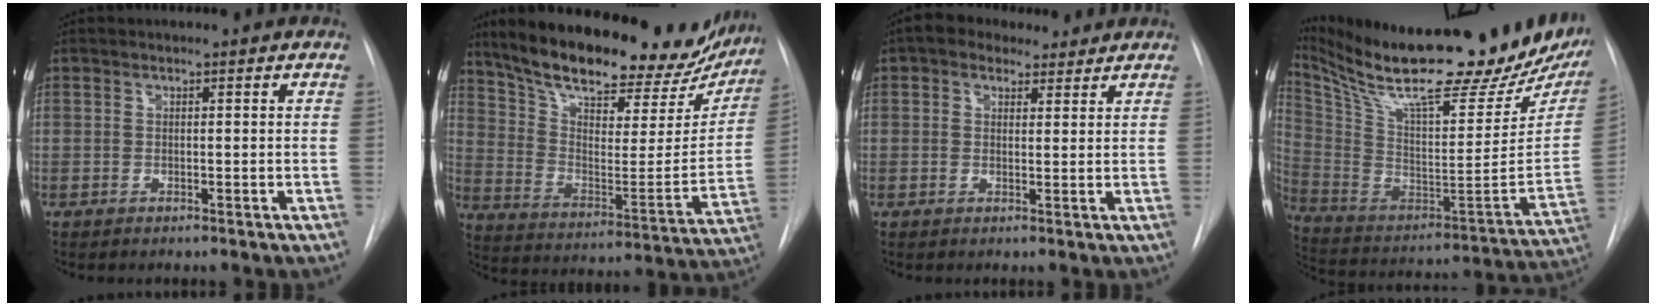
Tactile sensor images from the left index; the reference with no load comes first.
{"total": 29.4, "force": [24.4, 9.6, 13.4], "torque": [-0.217, -0.017, 0.339]}
{"total": 6.6, "force": [4.9, 3.6, 2.4], "torque": [-0.032, 0.028, 0.077]}
{"total": 34.4, "force": [27.9, 6.3, 19.0], "torque": [-0.341, -0.071, 0.401]}